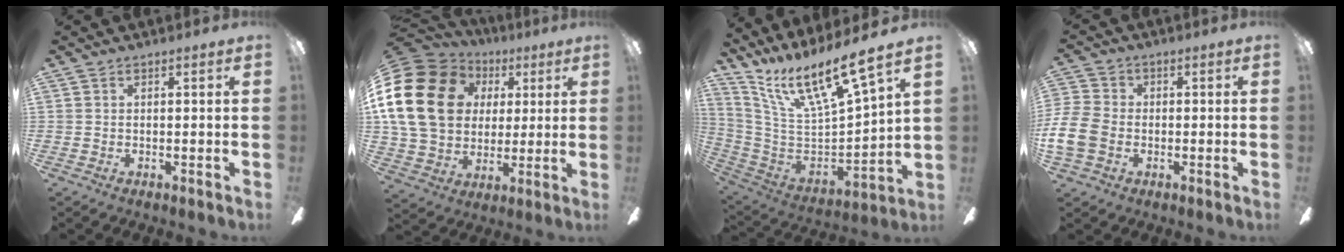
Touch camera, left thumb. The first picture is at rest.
{"total": 23.9, "force": [5.1, 19.0, 13.6], "torque": [-0.273, 0.003, 0.105]}
{"total": 17.8, "force": [12.9, 4.0, 11.5], "torque": [-0.208, -0.089, 0.216]}
{"total": 9.1, "force": [-2.1, 7.2, 5.2], "torque": [-0.124, 0.021, -0.035]}